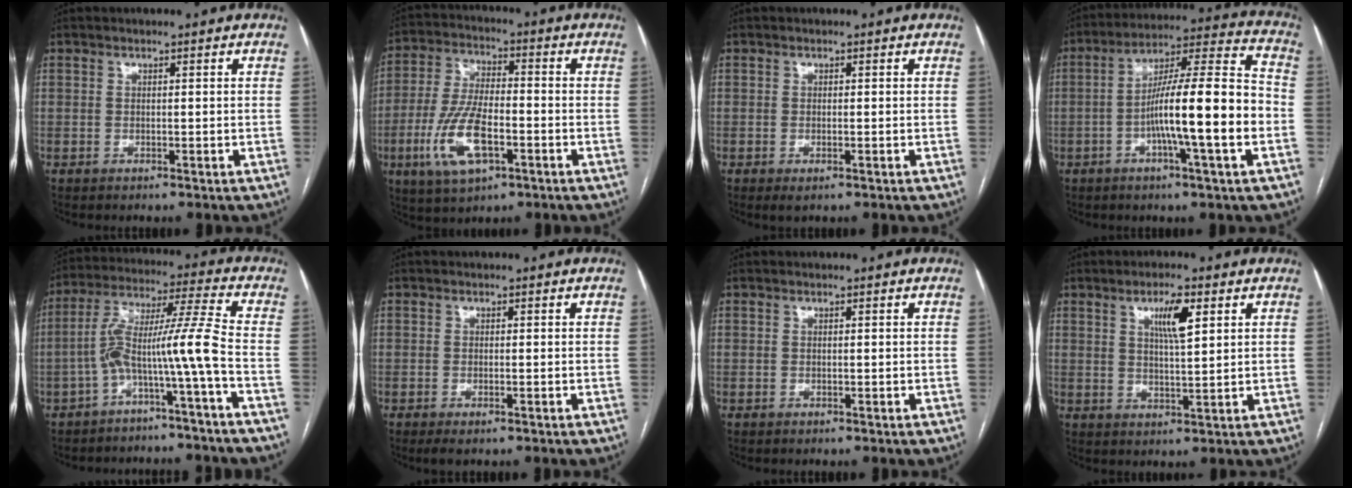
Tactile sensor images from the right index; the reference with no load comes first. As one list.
[{"total": 12.0, "force": [-4.3, 4.4, 10.2], "torque": [-0.221, -0.003, -0.079]}, {"total": 1.5, "force": [-0.7, 0.3, 1.2], "torque": [-0.017, -0.003, -0.008]}, {"total": 16.4, "force": [-3.8, 0.4, 16.0], "torque": [-0.260, 0.015, -0.066]}, {"total": 9.7, "force": [-3.9, -1.4, 8.7], "torque": [-0.162, 0.035, -0.070]}, {"total": 1.8, "force": [-1.0, 0.3, 1.4], "torque": [-0.023, -0.003, -0.012]}, {"total": 0.0}, {"total": 5.5, "force": [2.5, 0.8, 4.9], "torque": [-0.086, -0.001, 0.043]}]